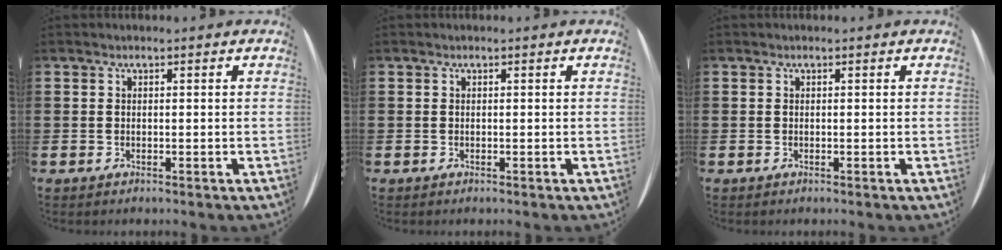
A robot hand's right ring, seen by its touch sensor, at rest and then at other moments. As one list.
[{"total": 0.0}, {"total": 0.0}]